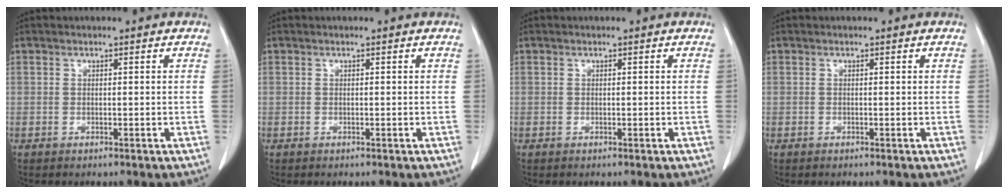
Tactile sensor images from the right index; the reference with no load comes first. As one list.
[{"total": 0.0}, {"total": 0.0}, {"total": 0.0}]